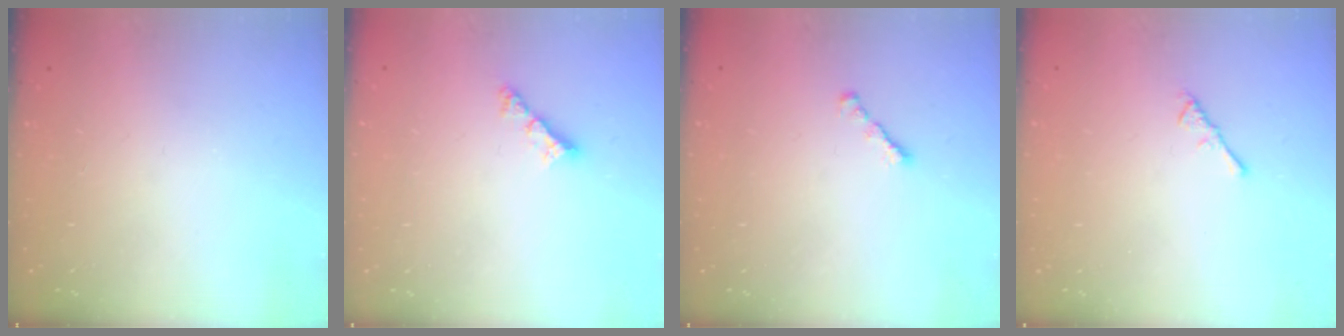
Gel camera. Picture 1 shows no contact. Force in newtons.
{"total": 4.2, "press": 4.2, "slide": 0.2}
{"total": 1.8, "press": 1.7, "slide": 0.6}
{"total": 2.2, "press": 2.1, "slide": 0.5}